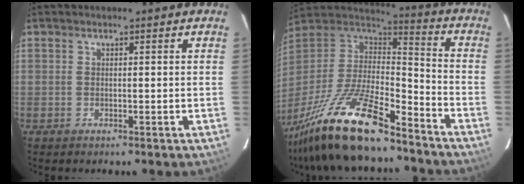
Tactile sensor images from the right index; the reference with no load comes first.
{"total": 25.2, "force": [-18.2, 6.7, 16.0], "torque": [-0.327, -0.043, -0.318]}